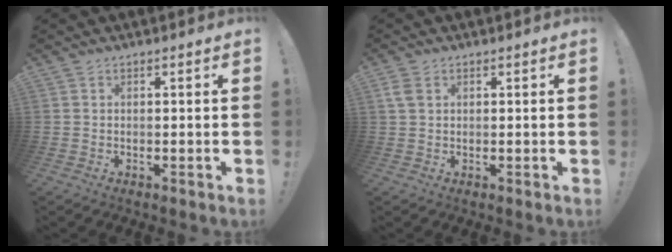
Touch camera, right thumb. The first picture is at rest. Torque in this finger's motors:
{"motor_torque": [0.00, 0.00, 0.26, -0.08, 0.00]}